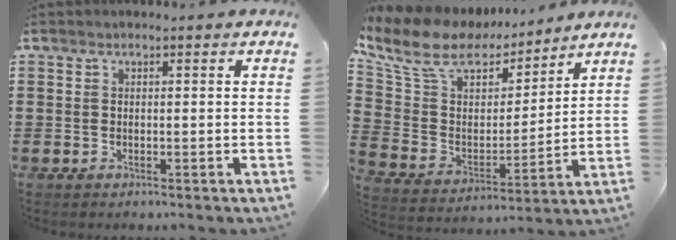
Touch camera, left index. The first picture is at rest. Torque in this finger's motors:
{"motor_torque": [2.14, 0.00, 0.73, 0.21]}